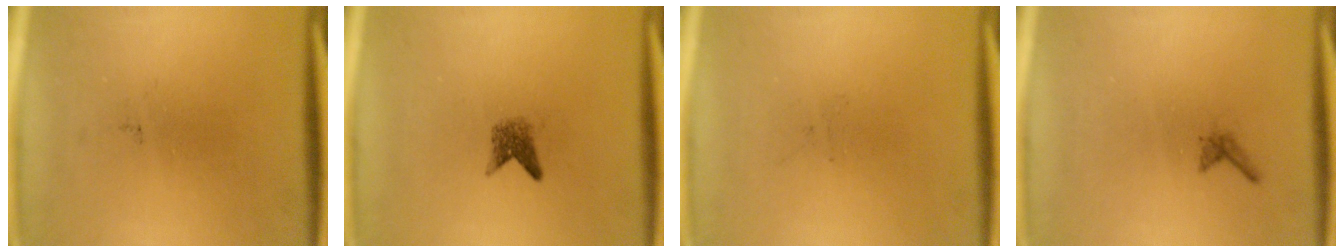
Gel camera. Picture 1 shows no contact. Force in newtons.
{"total": 1.9}
{"total": 0.0}
{"total": 0.6}